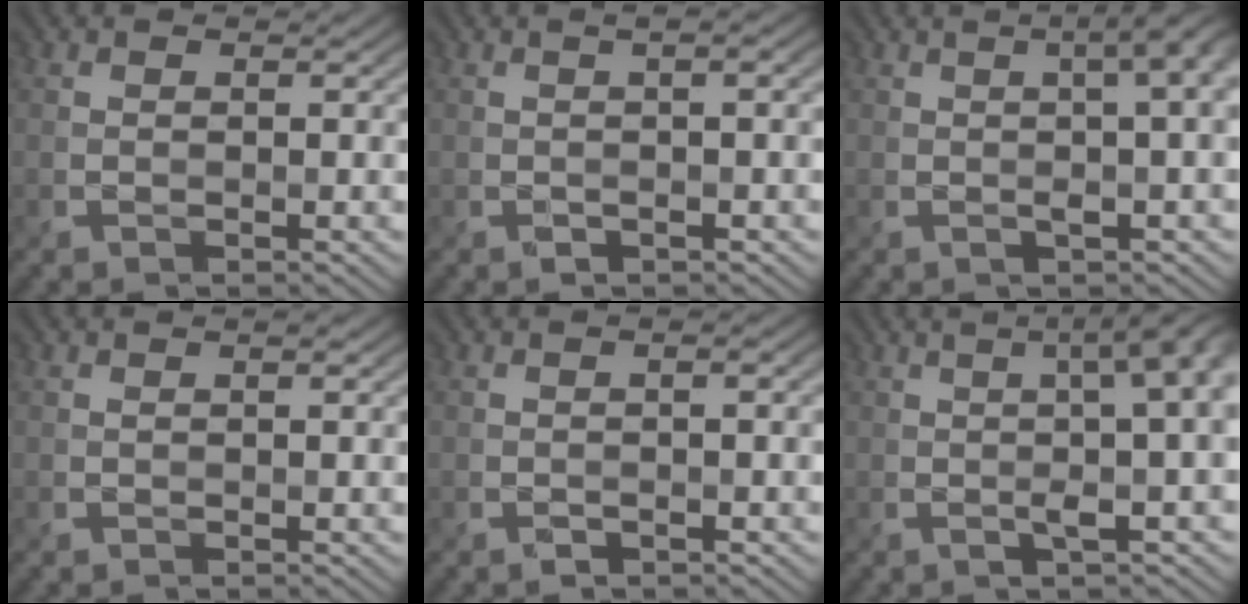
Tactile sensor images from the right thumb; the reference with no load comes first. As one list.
[{"total": 3.0, "force": [0.4, 0.8, 2.9], "torque": [-0.028, 0.005, -0.008]}, {"total": 6.4, "force": [0.8, 1.9, 6.0], "torque": [-0.056, 0.024, 0.000]}, {"total": 0.7, "force": [0.1, 0.2, 0.6], "torque": [-0.009, 0.000, 0.004]}, {"total": 1.5, "force": [-0.3, 0.2, 1.5], "torque": [-0.023, 0.002, -0.009]}, {"total": 8.6, "force": [0.6, 2.4, 8.2], "torque": [-0.082, 0.027, -0.009]}]